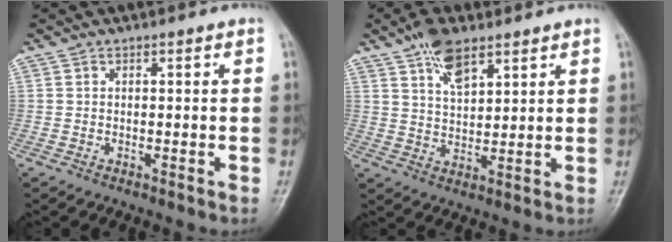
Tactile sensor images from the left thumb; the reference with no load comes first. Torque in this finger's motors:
{"motor_torque": [1.50, 0.30, 0.96, -0.38, 0.02]}